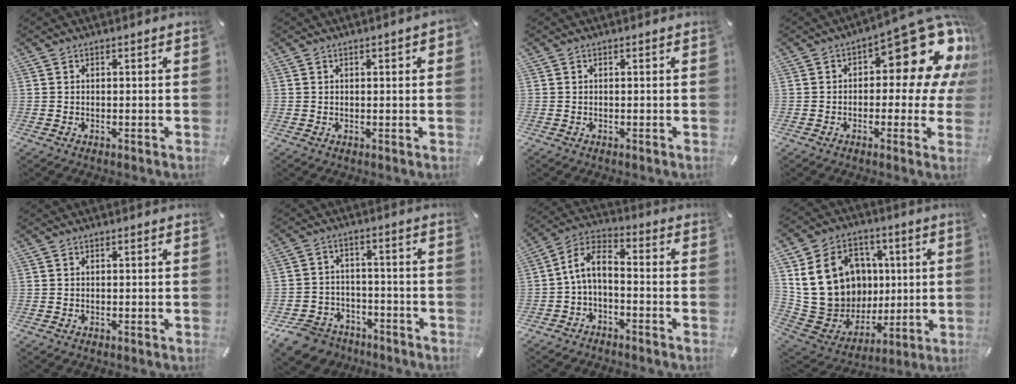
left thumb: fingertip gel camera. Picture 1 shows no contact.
{"total": 1.5, "force": [0.5, 0.4, 1.3], "torque": [-0.025, 0.003, 0.008]}
{"total": 0.0}
{"total": 17.7, "force": [7.9, 7.7, 13.8], "torque": [-0.167, -0.064, 0.125]}
{"total": 0.0}
{"total": 9.0, "force": [-6.5, 5.8, 2.1], "torque": [-0.041, 0.045, -0.119]}
{"total": 6.5, "force": [-1.6, 3.4, 5.3], "torque": [-0.118, 0.000, -0.034]}
{"total": 20.8, "force": [4.9, 18.2, 8.7], "torque": [-0.151, -0.019, 0.130]}